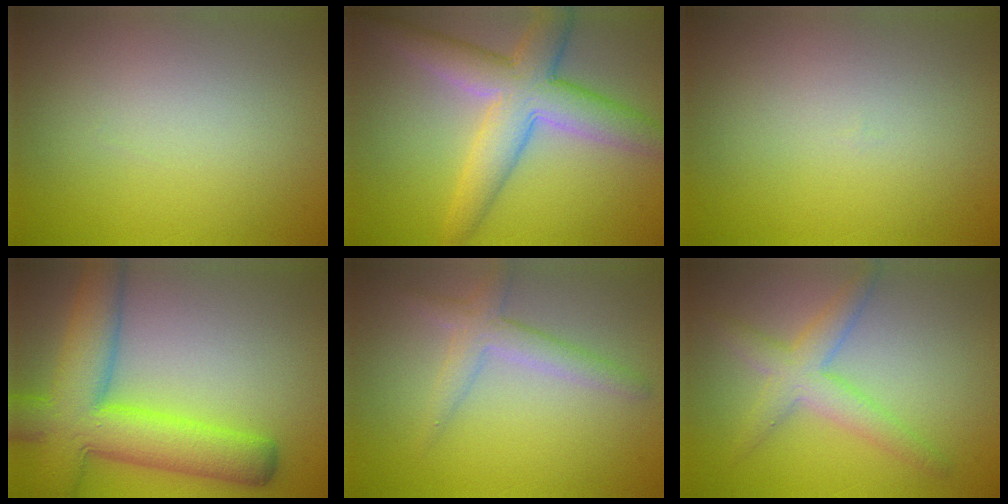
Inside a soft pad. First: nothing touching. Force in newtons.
{"total": 7.0, "press": 7.0, "slide": 0.2}
{"total": 0.0}
{"total": 11.2, "press": 11.2, "slide": 0.4}
{"total": 2.6, "press": 2.6, "slide": 0.1}
{"total": 3.4, "press": 3.4, "slide": 0.1}